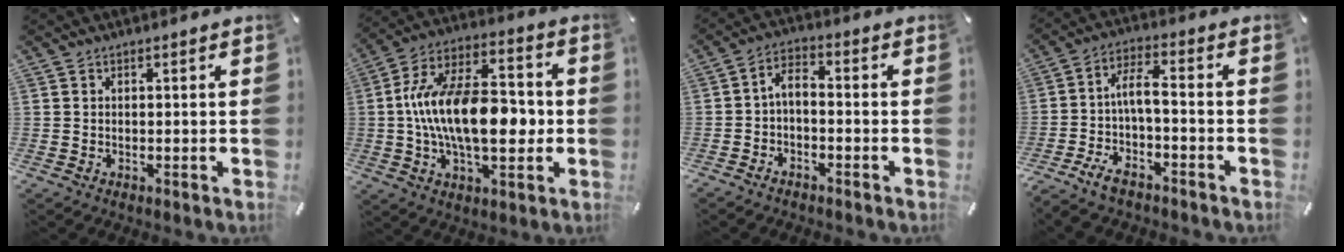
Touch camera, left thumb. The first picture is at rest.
{"total": 19.8, "force": [-1.3, 10.8, 16.6], "torque": [-0.318, 0.005, -0.026]}
{"total": 3.5, "force": [-1.7, 1.7, 2.6], "torque": [-0.052, 0.010, -0.036]}
{"total": 6.5, "force": [-2.3, 2.2, 5.7], "torque": [-0.113, 0.002, -0.044]}